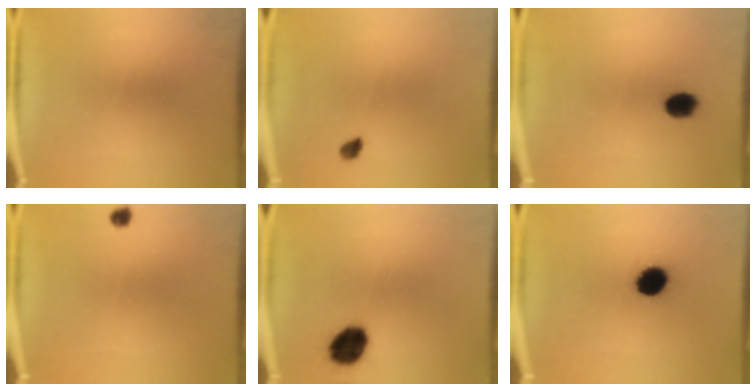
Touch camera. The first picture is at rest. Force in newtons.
{"total": 1.6}
{"total": 3.9}
{"total": 1.4}
{"total": 10.0}
{"total": 10.5}